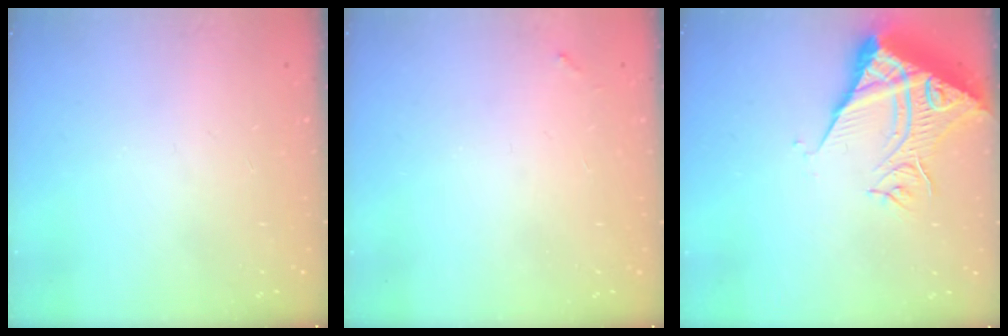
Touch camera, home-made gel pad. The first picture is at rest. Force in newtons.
{"total": 3.7, "press": 3.7, "slide": 0.2}
{"total": 11.1, "press": 11.0, "slide": 1.3}